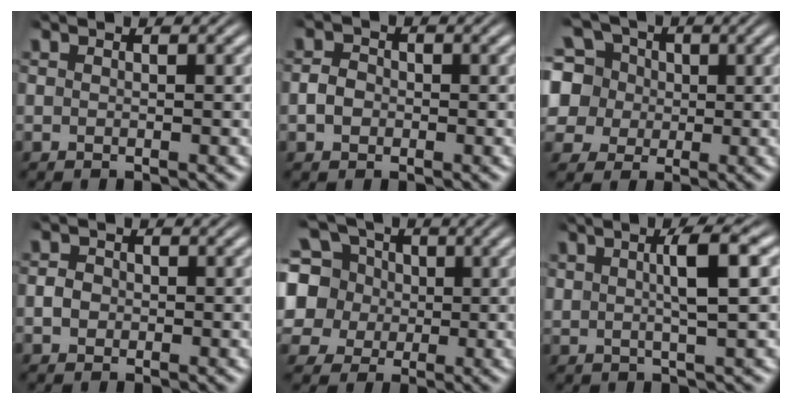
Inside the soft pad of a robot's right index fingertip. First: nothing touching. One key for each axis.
{"total": 1.4, "fx": -0.6, "fy": 1.1, "fz": 0.7, "tx": -0.018, "ty": -0.005, "tz": -0.009}
{"total": 11.9, "fx": 1.3, "fy": 10.7, "fz": 5.0, "tx": -0.130, "ty": -0.036, "tz": 0.023}
{"total": 1.0, "fx": -0.4, "fy": 0.8, "fz": 0.3, "tx": -0.012, "ty": -0.005, "tz": -0.005}
{"total": 13.4, "fx": 1.9, "fy": 11.8, "fz": 6.0, "tx": -0.143, "ty": -0.035, "tz": 0.029}
{"total": 3.6, "fx": 1.5, "fy": 0.2, "fz": 3.2, "tx": -0.047, "ty": 0.009, "tz": 0.027}